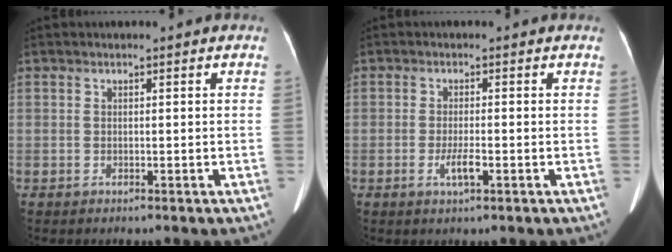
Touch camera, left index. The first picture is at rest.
{"total": 2.5, "force": [-1.1, 0.4, 2.2], "torque": [-0.048, -0.006, -0.020]}